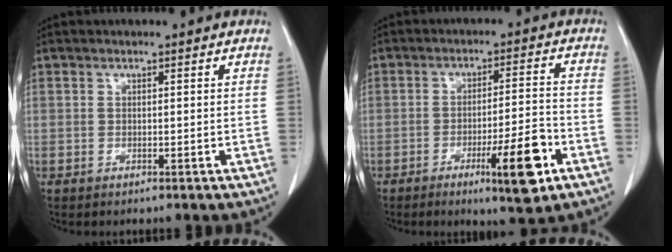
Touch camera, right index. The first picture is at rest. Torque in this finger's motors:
{"motor_torque": [1.10, -0.33, 0.66, 0.09]}